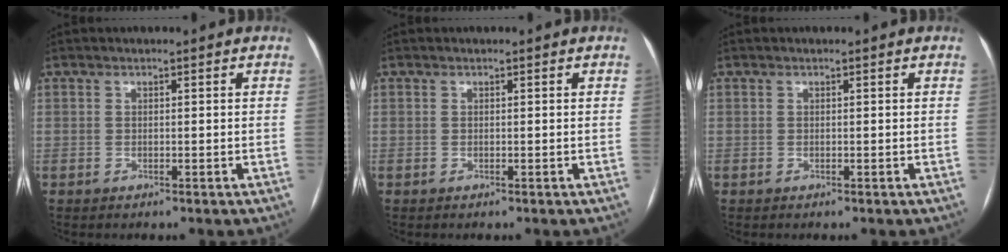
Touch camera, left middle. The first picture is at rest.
{"total": 0.0}
{"total": 0.0}